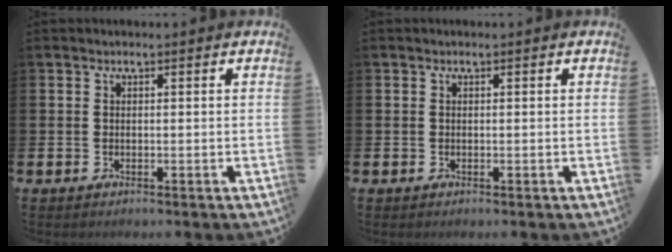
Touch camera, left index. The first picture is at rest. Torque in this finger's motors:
{"motor_torque": [0.05, 0.03, 0.00, 0.01]}